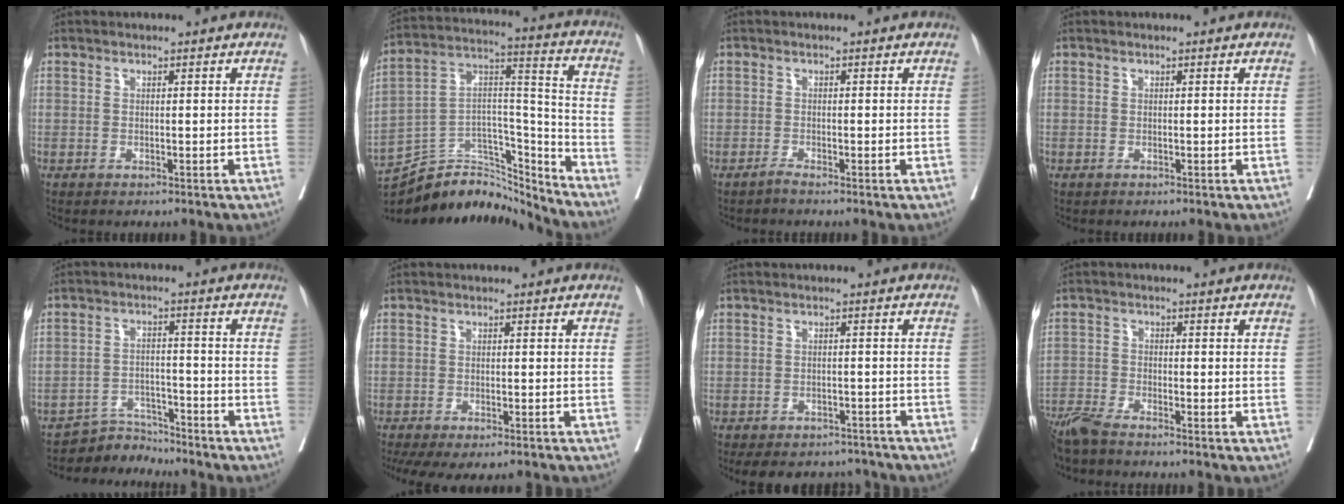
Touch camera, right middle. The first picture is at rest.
{"total": 19.1, "force": [-18.2, 4.6, 3.2], "torque": [-0.058, 0.058, -0.301]}
{"total": 0.8, "force": [-0.7, -0.2, 0.3], "torque": [-0.004, -0.001, -0.016]}
{"total": 0.0}
{"total": 4.8, "force": [-4.6, 0.5, -1.2], "torque": [0.022, 0.007, -0.078]}
{"total": 10.7, "force": [-8.4, 3.4, 5.7], "torque": [-0.115, -0.008, -0.112]}
{"total": 11.1, "force": [-9.8, 4.4, 2.6], "torque": [-0.037, 0.010, -0.117]}
{"total": 5.5, "force": [-5.0, 0.1, 2.4], "torque": [-0.044, -0.017, -0.098]}